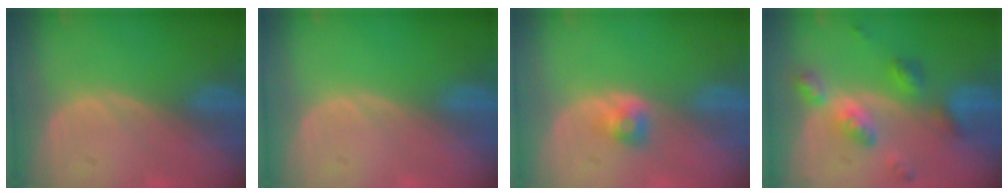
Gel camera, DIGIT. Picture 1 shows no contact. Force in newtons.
{"total": 0.0}
{"total": 2.5, "press": 2.3, "slide": 1.1}
{"total": 7.0, "press": 7.0, "slide": 0.5}